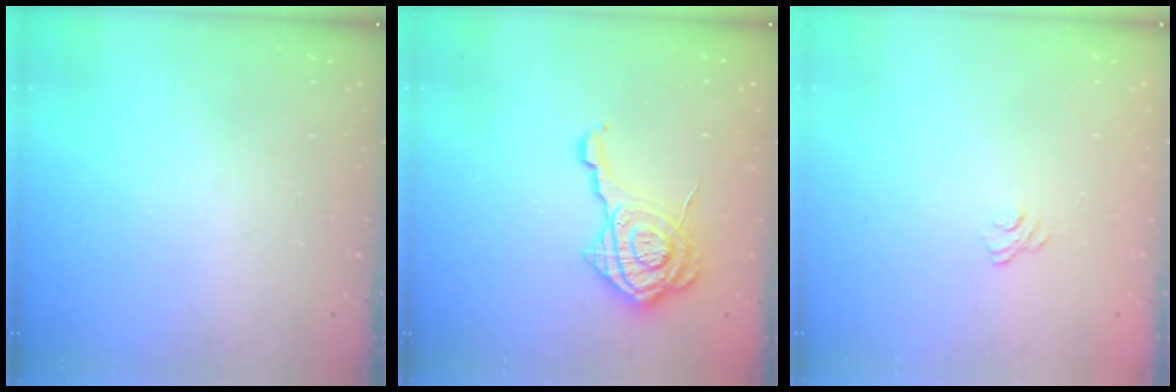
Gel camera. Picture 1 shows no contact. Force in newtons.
{"total": 14.0, "press": 14.0, "slide": 1.0}
{"total": 3.7, "press": 3.5, "slide": 1.2}